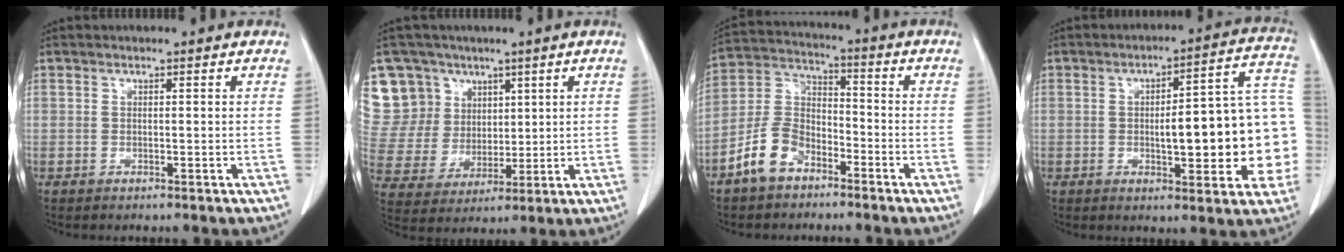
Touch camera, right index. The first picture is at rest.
{"total": 14.4, "force": [7.8, 11.9, 1.8], "torque": [-0.068, 0.054, 0.172]}
{"total": 8.8, "force": [-5.5, 5.1, 4.5], "torque": [-0.110, 0.015, -0.111]}
{"total": 17.0, "force": [-1.6, 4.3, 16.4], "torque": [-0.174, 0.042, -0.013]}